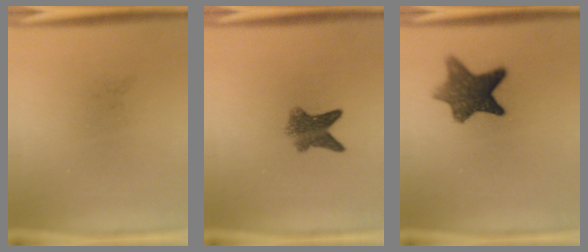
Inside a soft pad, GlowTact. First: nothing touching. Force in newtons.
{"total": 5.0}
{"total": 9.2}